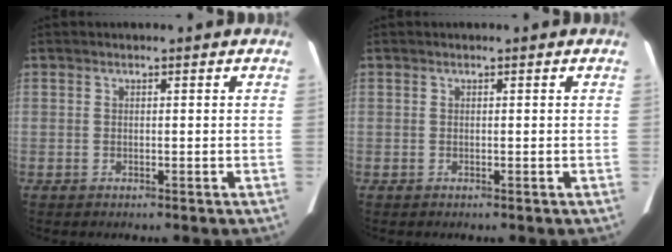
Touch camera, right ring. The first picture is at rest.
{"total": 0.0}